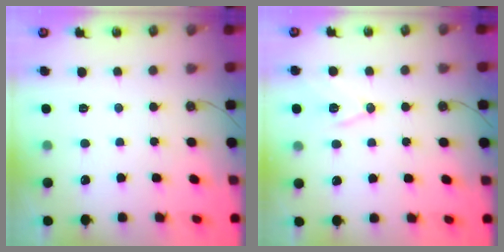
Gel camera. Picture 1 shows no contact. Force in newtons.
{"total": 11.5, "press": 11.0, "slide": 3.2}